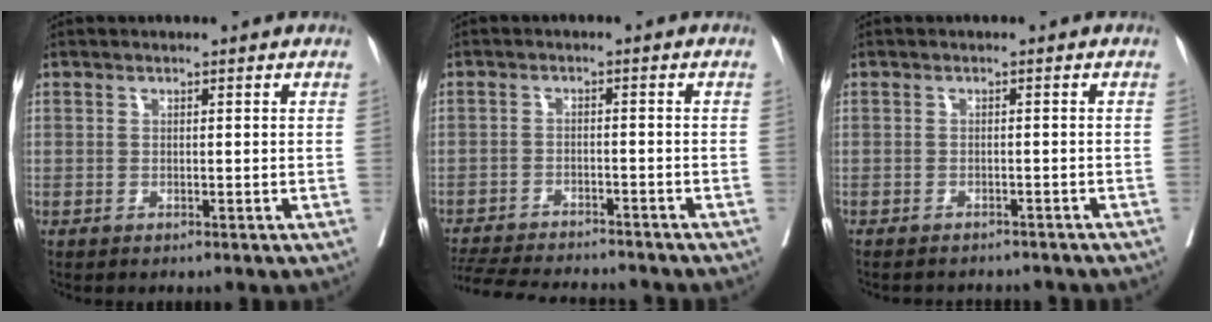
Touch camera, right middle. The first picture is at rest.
{"total": 15.0, "force": [-13.8, 2.2, 5.4], "torque": [-0.116, -0.018, -0.199]}
{"total": 9.4, "force": [-8.5, 2.4, 3.1], "torque": [-0.041, -0.002, -0.093]}